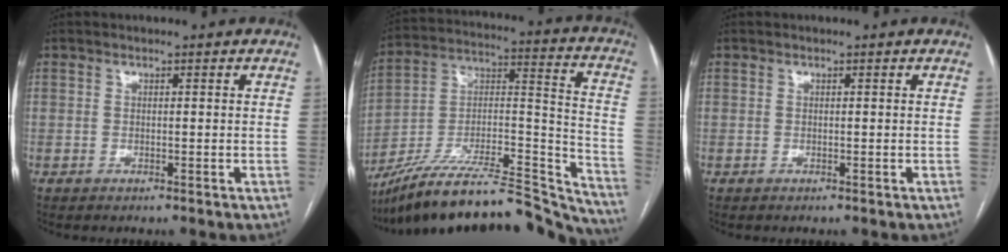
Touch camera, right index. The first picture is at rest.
{"total": 31.8, "force": [-29.0, 4.5, 12.3], "torque": [-0.140, 0.019, -0.431]}
{"total": 0.0}